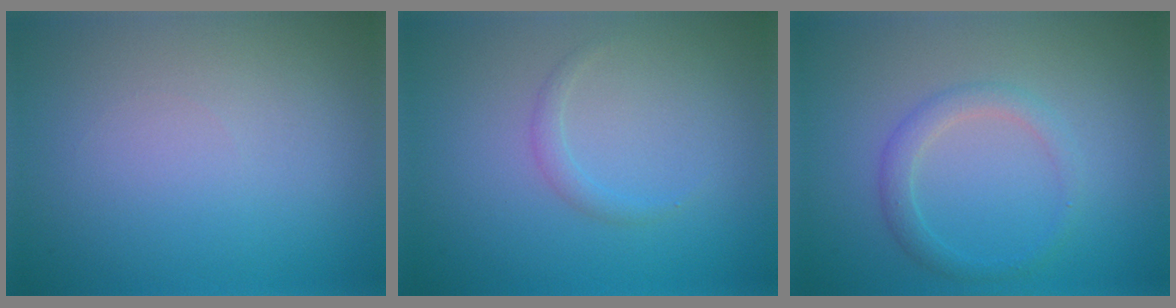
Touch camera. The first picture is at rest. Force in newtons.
{"total": 1.0, "press": 1.0, "slide": 0.1}
{"total": 2.0, "press": 2.0, "slide": 0.0}